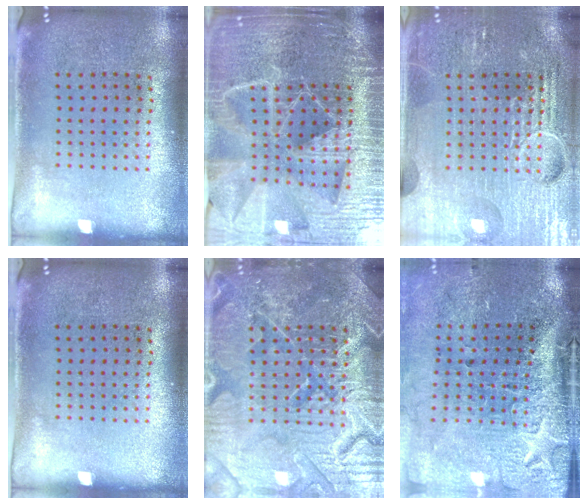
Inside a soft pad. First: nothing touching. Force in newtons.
{"total": 6.3, "press": 5.5, "slide": 3.2}
{"total": 6.8, "press": 6.8, "slide": 0.8}
{"total": 0.0}
{"total": 7.2, "press": 7.2, "slide": 0.9}
{"total": 4.5, "press": 3.6, "slide": 2.8}